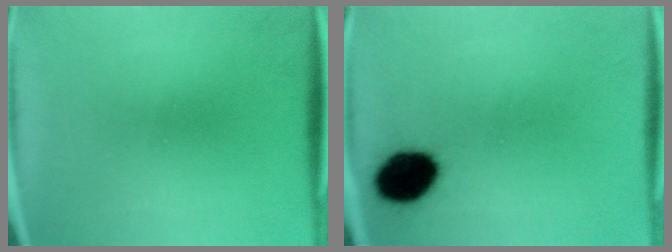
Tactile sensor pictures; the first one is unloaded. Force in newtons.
{"total": 12.0}